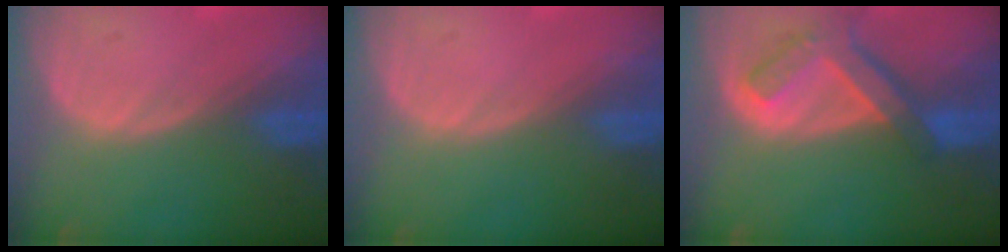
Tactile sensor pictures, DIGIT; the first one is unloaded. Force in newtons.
{"total": 0.0}
{"total": 7.4, "press": 6.4, "slide": 3.7}